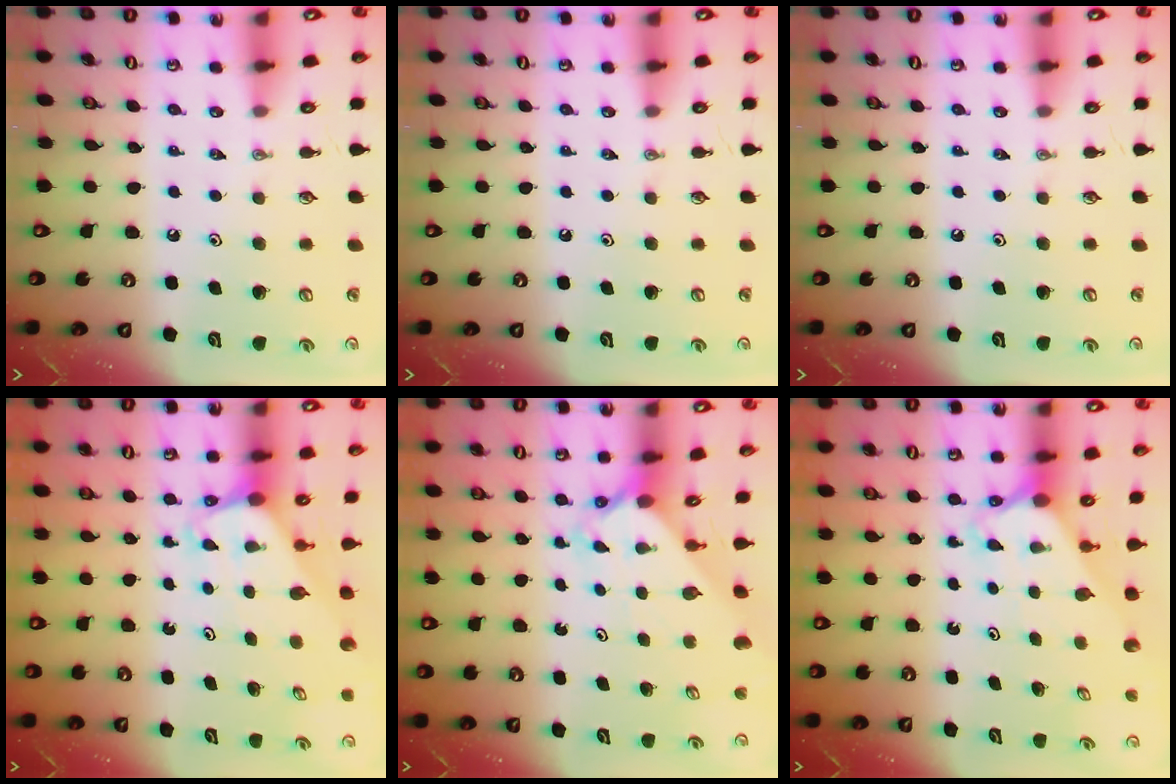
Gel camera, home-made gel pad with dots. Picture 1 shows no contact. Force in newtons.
{"total": 0.0}
{"total": 0.0}
{"total": 1.9, "press": 1.9, "slide": 0.1}
{"total": 2.3, "press": 2.3, "slide": 0.2}
{"total": 2.3, "press": 2.3, "slide": 0.2}